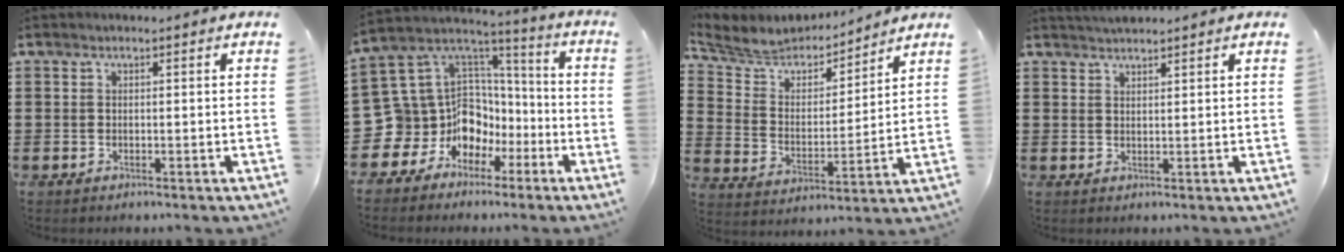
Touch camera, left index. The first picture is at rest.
{"total": 12.4, "force": [-3.2, 11.7, 2.5], "torque": [-0.100, -0.029, -0.028]}
{"total": 6.0, "force": [5.8, 1.5, 0.5], "torque": [-0.047, -0.043, 0.098]}
{"total": 1.9, "force": [1.8, 0.1, 0.3], "torque": [-0.010, 0.001, 0.036]}